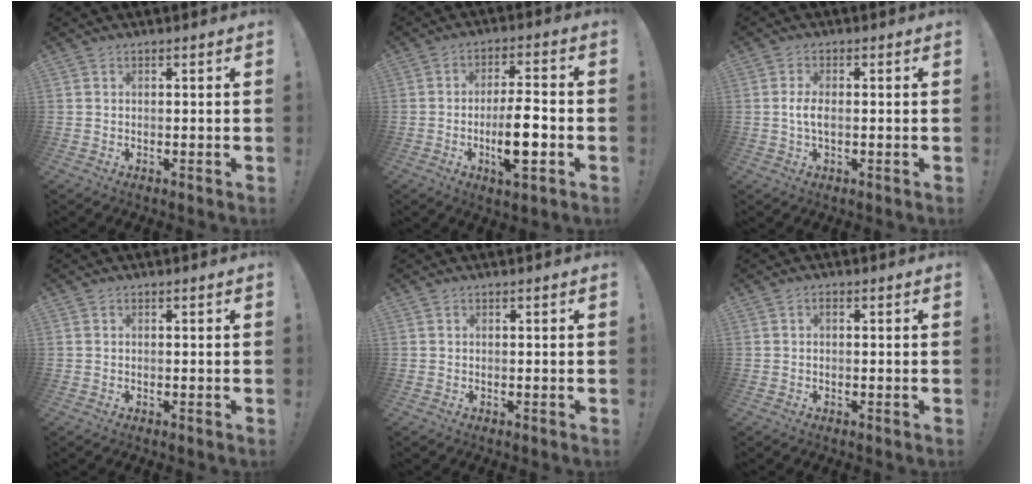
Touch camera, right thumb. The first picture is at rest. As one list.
[{"total": 11.3, "force": [-3.3, 2.8, 10.4], "torque": [-0.177, 0.004, -0.061]}, {"total": 4.2, "force": [-0.5, 1.6, 3.9], "torque": [-0.089, 0.005, -0.010]}, {"total": 0.0}, {"total": 0.0}, {"total": 0.8, "force": [-0.3, 0.4, 0.7], "torque": [-0.021, 0.007, -0.005]}]